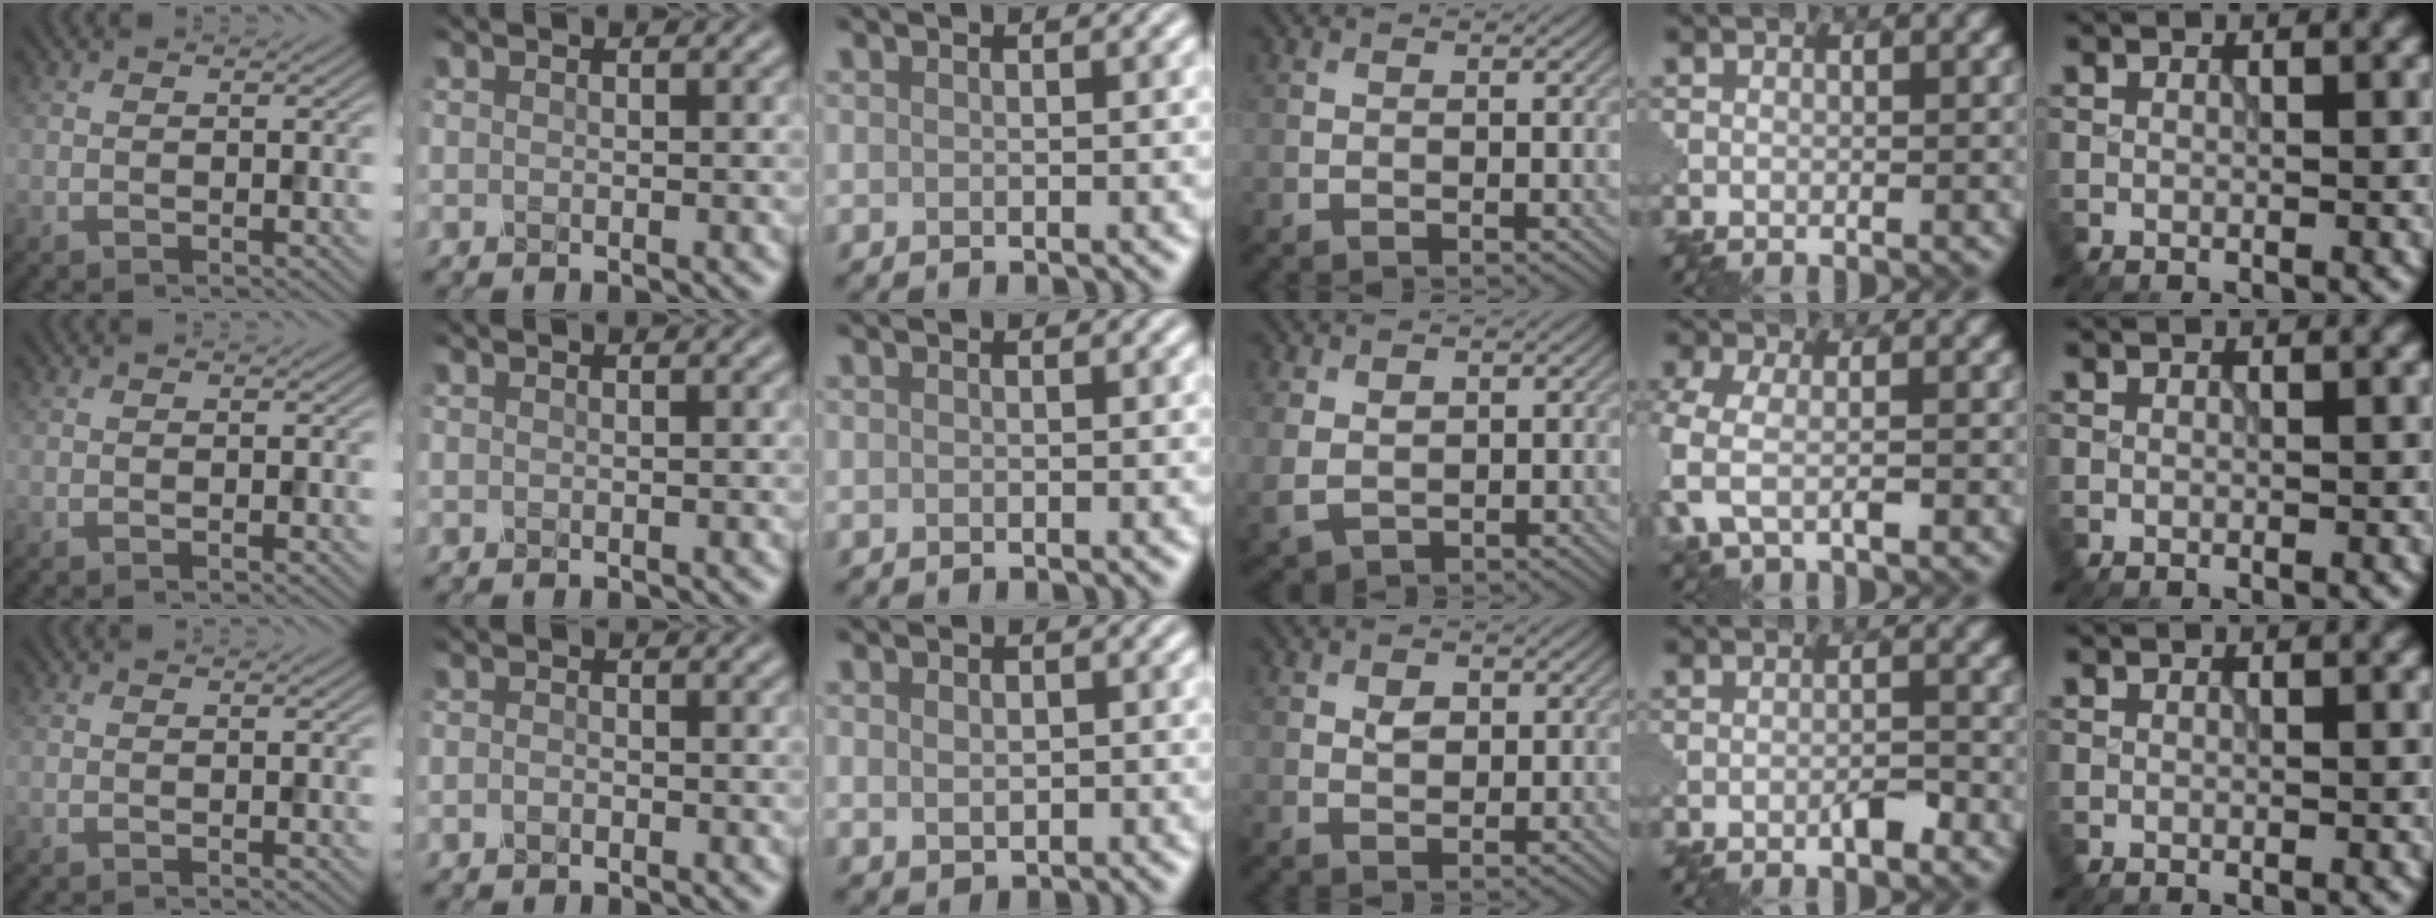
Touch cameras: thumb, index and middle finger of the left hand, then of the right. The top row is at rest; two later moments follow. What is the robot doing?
{"motion": "insert", "object": "pin"}